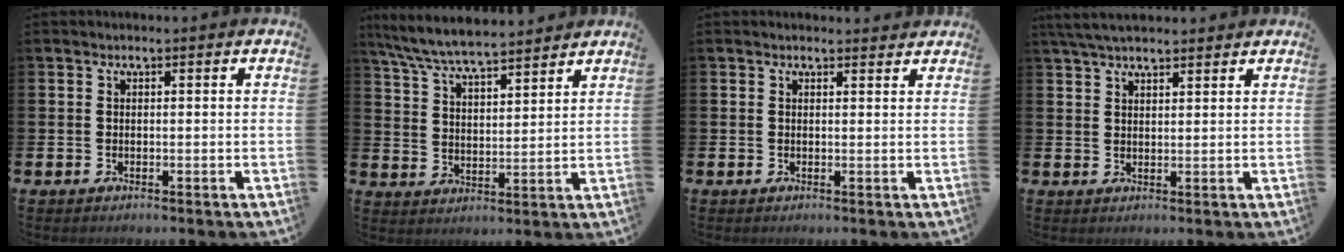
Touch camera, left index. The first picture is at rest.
{"total": 6.9, "force": [6.6, 0.5, 1.9], "torque": [-0.064, -0.035, 0.119]}
{"total": 0.8, "force": [0.8, 0.2, 0.0], "torque": [0.007, -0.002, 0.013]}
{"total": 4.4, "force": [3.9, 1.1, 1.6], "torque": [-0.039, -0.007, 0.073]}